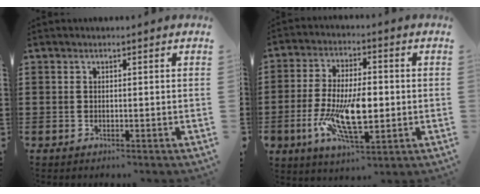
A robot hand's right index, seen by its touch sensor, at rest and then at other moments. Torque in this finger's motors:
{"motor_torque": [2.14, 0.00, 1.05, 0.21]}